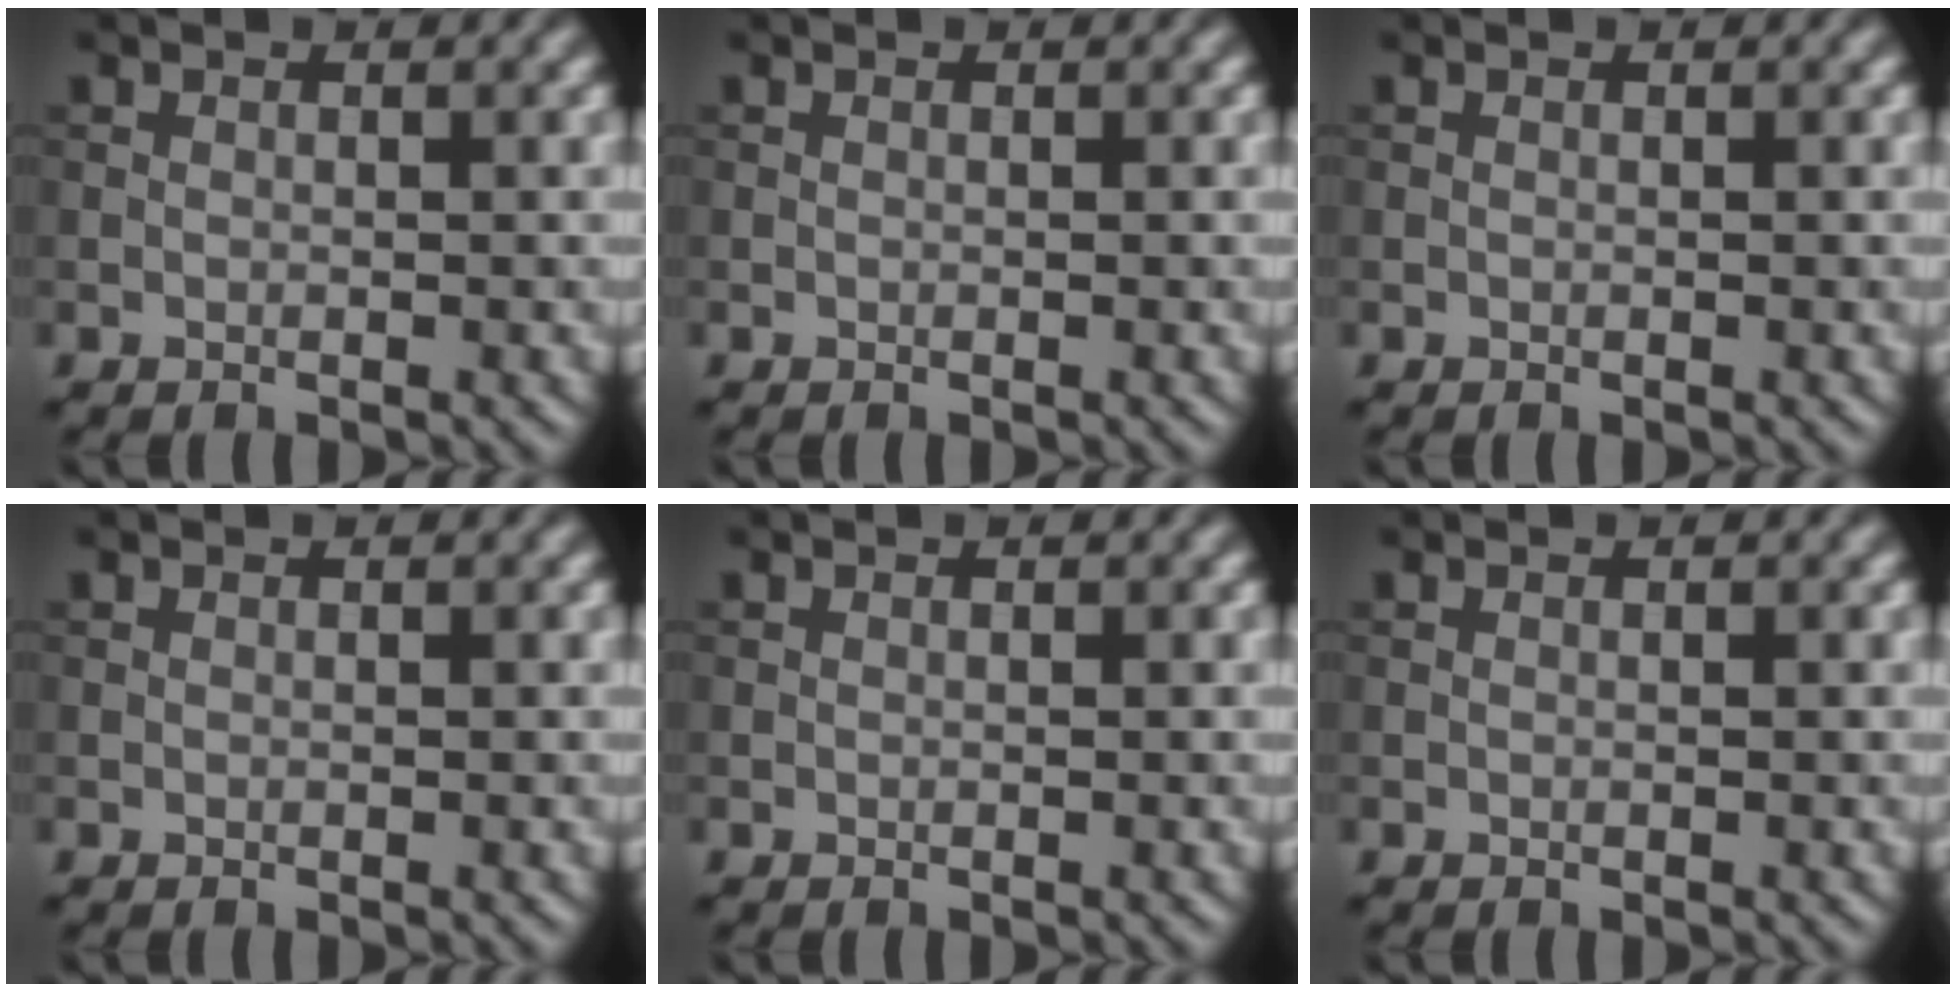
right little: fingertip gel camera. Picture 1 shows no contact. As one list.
[{"total": 0.0}, {"total": 0.0}, {"total": 0.0}, {"total": 0.0}, {"total": 0.0}]